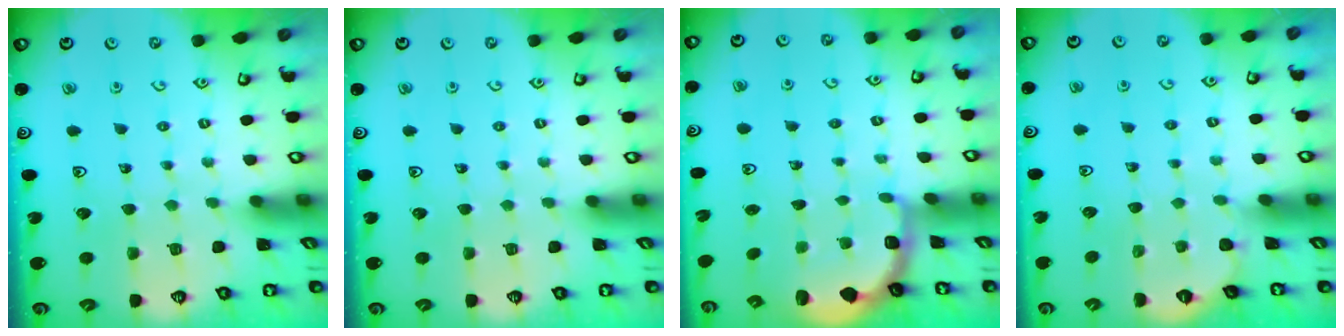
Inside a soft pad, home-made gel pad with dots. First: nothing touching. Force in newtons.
{"total": 0.0}
{"total": 2.3, "press": 2.1, "slide": 1.0}
{"total": 1.8, "press": 1.8, "slide": 0.2}